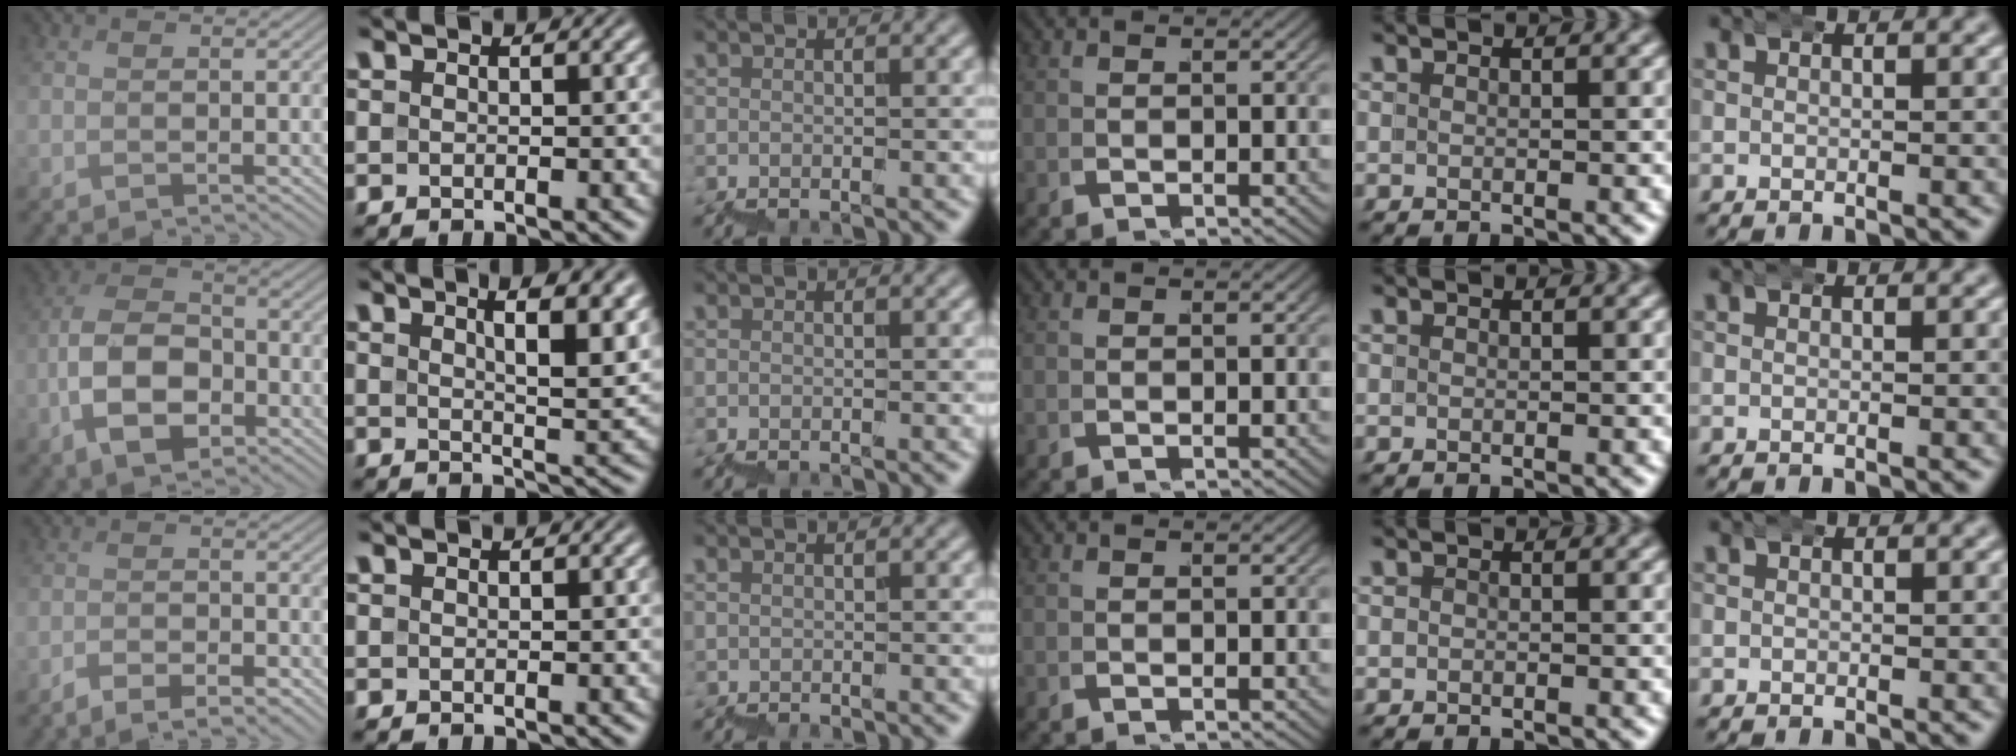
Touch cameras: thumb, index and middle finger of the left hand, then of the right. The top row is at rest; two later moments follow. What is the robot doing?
{"motion": "wrap", "object": "bubble wrap"}